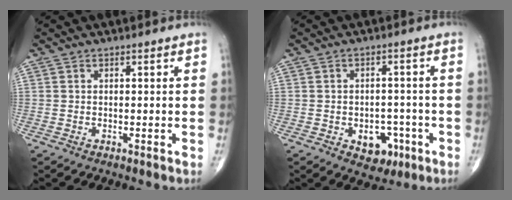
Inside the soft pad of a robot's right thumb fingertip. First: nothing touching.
{"total": 6.7, "force": [-2.6, 4.7, 3.9], "torque": [-0.021, 0.020, -0.027]}